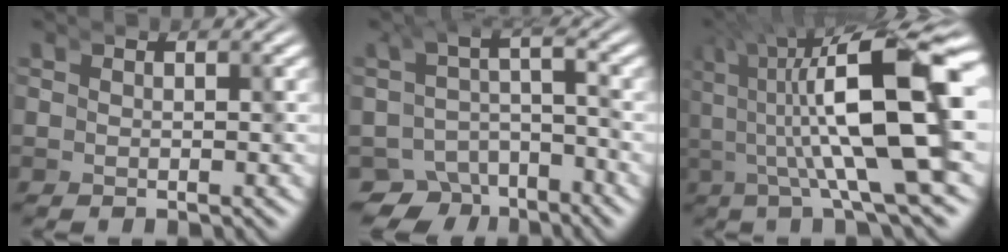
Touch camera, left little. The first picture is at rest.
{"total": 6.2, "force": [-4.7, 3.7, 1.6], "torque": [-0.018, -0.030, -0.078]}
{"total": 9.4, "force": [-1.1, 2.5, 9.1], "torque": [-0.142, -0.006, -0.019]}